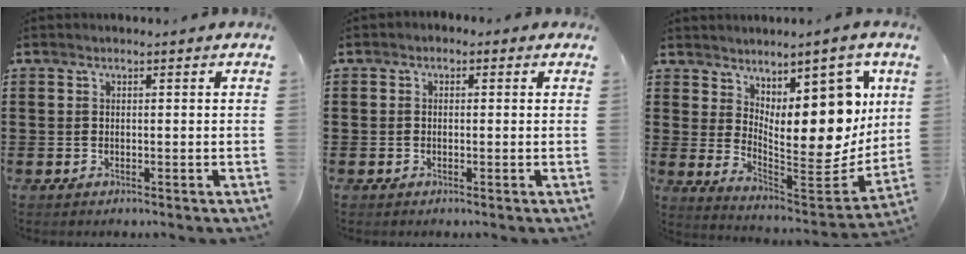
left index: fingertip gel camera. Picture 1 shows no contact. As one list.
[{"total": 1.3, "force": [-0.4, 1.2, 0.4], "torque": [-0.011, 0.005, -0.010]}, {"total": 12.7, "force": [5.2, 5.6, 10.1], "torque": [-0.144, -0.049, 0.093]}]